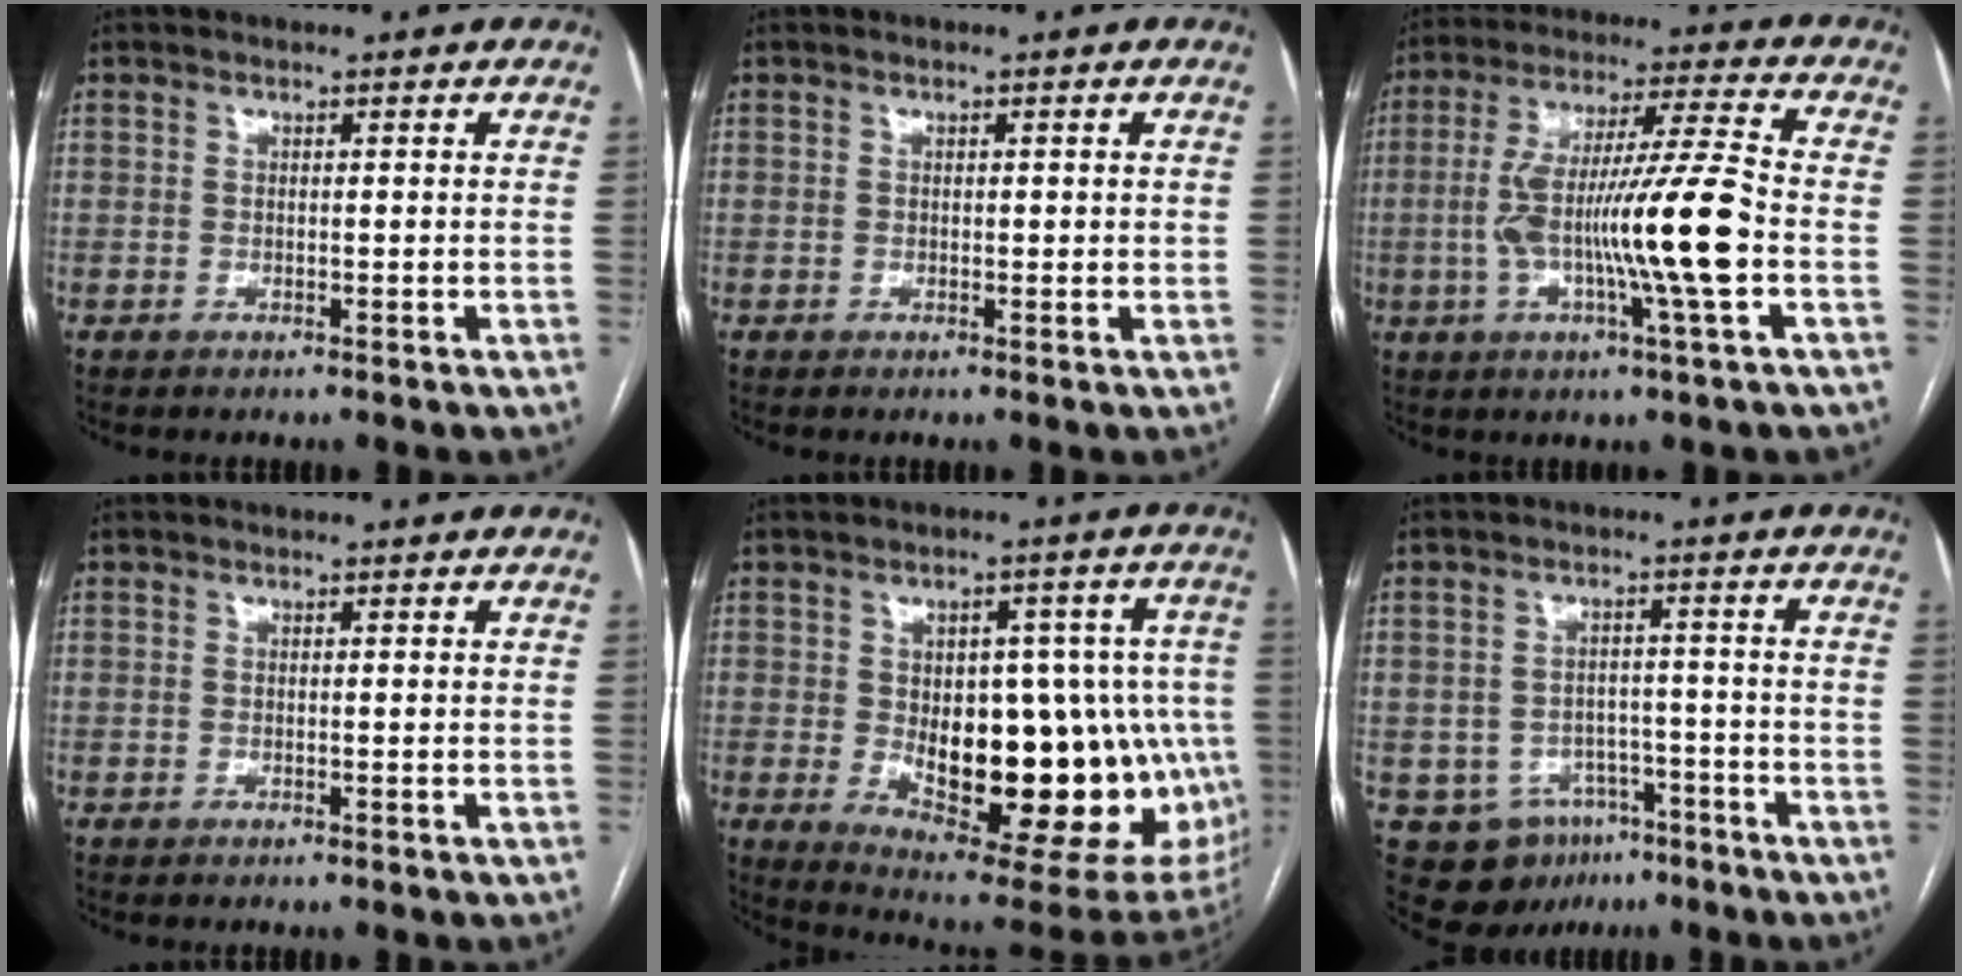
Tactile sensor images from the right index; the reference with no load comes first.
{"total": 0.9, "force": [0.1, 0.4, 0.7], "torque": [-0.007, 0.000, 0.003]}
{"total": 15.2, "force": [-2.8, -0.3, 14.9], "torque": [-0.274, 0.002, -0.054]}
{"total": 0.0}
{"total": 24.7, "force": [-3.1, 10.6, 22.0], "torque": [-0.240, 0.008, -0.015]}
{"total": 9.5, "force": [-5.0, 7.4, 3.3], "torque": [-0.055, 0.017, -0.065]}